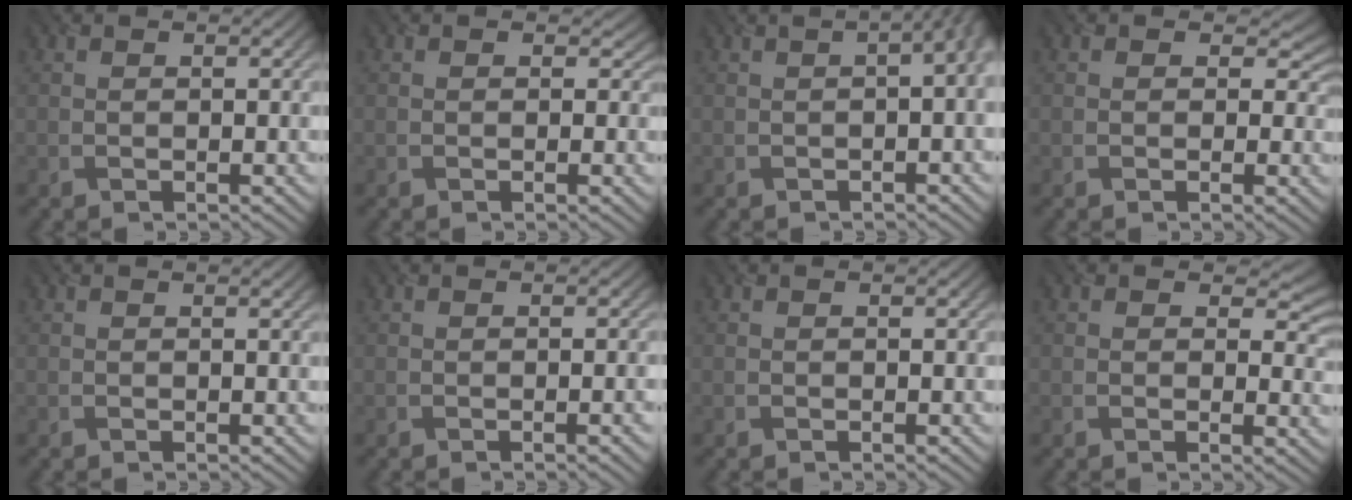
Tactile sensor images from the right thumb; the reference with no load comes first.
{"total": 1.0, "force": [0.1, 0.9, 0.4], "torque": [-0.006, -0.004, 0.002]}
{"total": 4.6, "force": [-0.2, 1.9, 4.2], "torque": [-0.042, 0.001, 0.007]}
{"total": 2.9, "force": [0.4, 2.3, 1.7], "torque": [-0.020, -0.008, 0.002]}
{"total": 0.8, "force": [0.6, -0.1, 0.5], "torque": [-0.008, 0.000, 0.010]}
{"total": 1.6, "force": [-0.4, 0.1, 1.6], "torque": [-0.022, -0.003, -0.004]}
{"total": 0.0}
{"total": 3.9, "force": [1.6, 2.6, 2.5], "torque": [-0.034, -0.013, 0.018]}